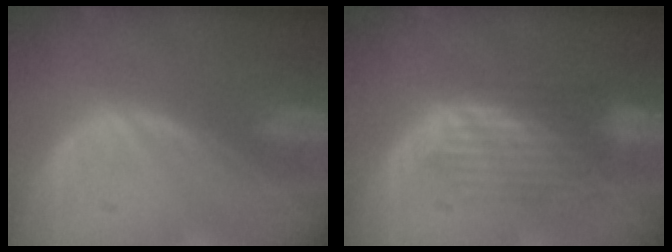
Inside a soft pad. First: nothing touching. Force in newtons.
{"total": 6.4, "press": 6.4, "slide": 0.5}